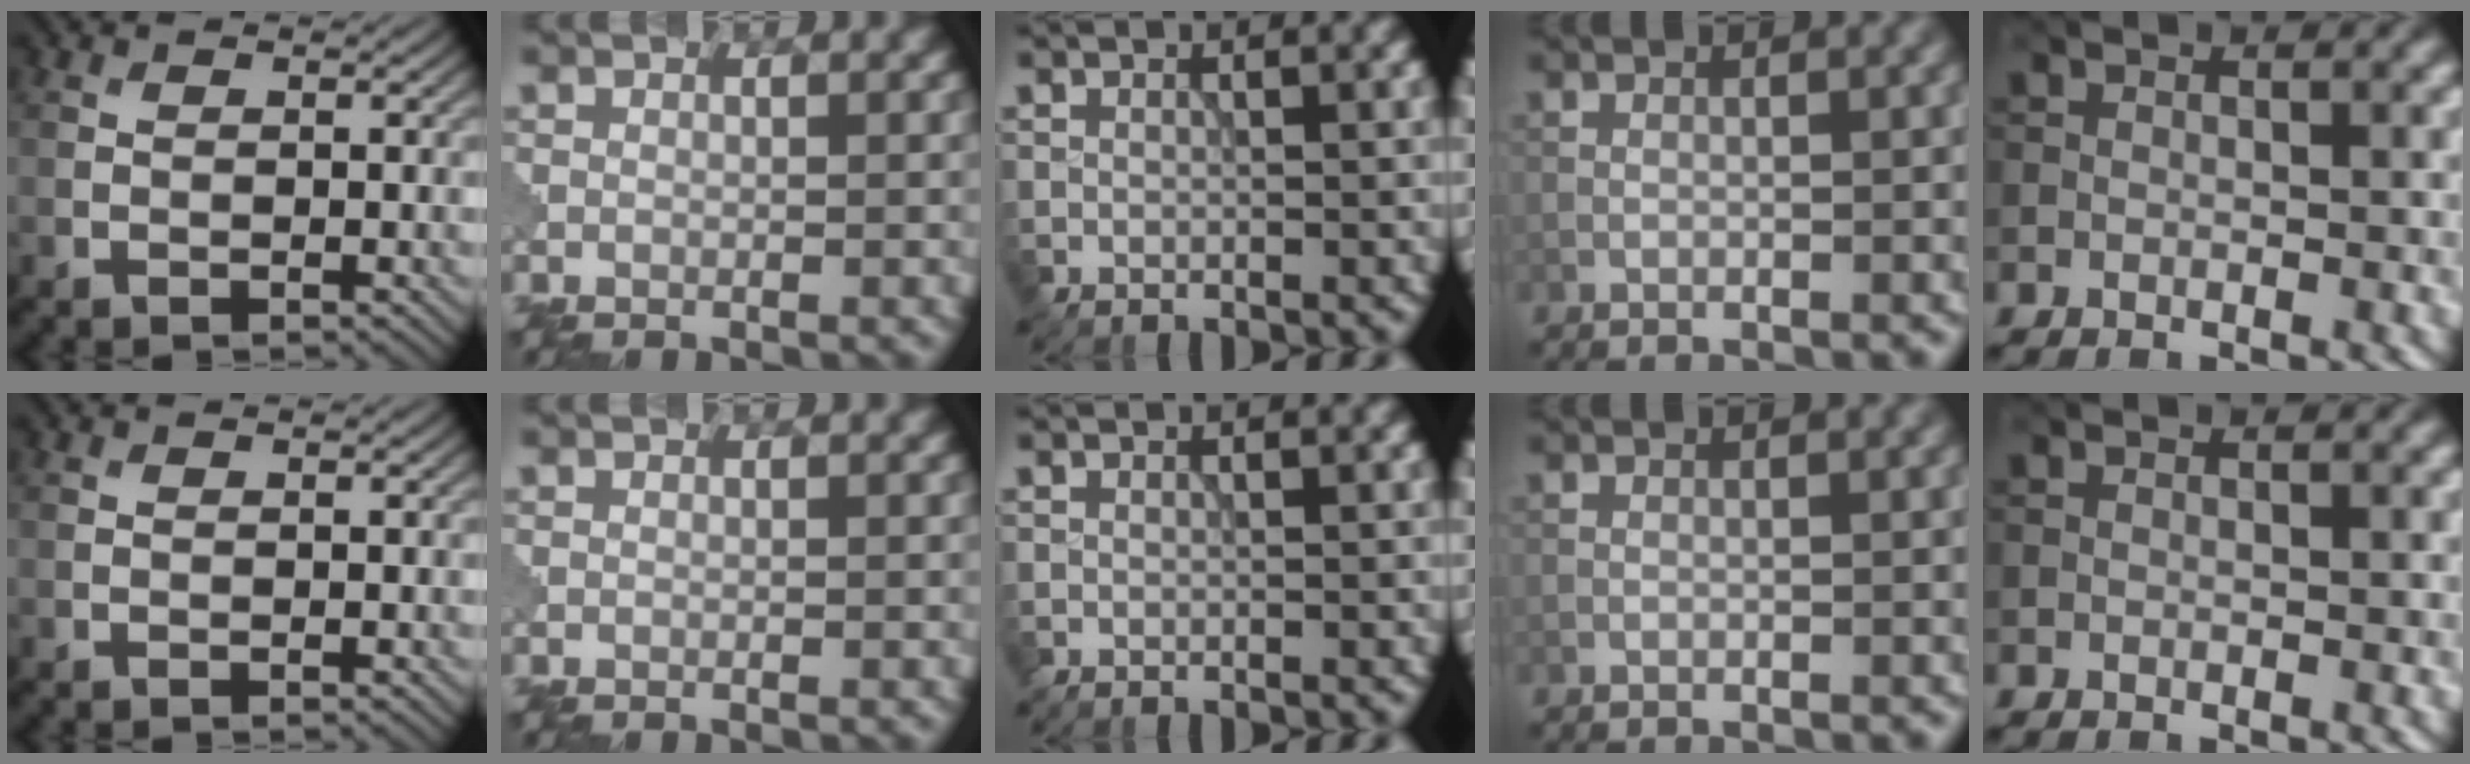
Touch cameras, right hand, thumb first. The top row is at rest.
{}